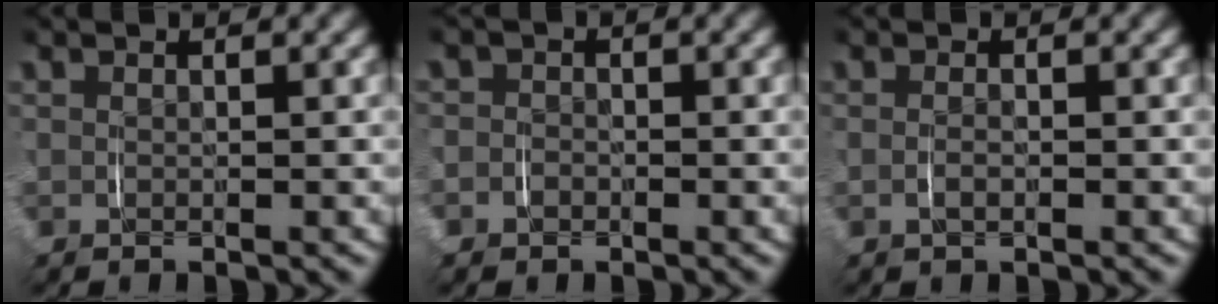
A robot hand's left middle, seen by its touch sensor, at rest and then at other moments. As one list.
[{"total": 2.3, "force": [-0.8, 2.2, 0.1], "torque": [-0.013, -0.003, -0.023]}, {"total": 0.8, "force": [-0.2, 0.3, 0.7], "torque": [-0.017, -0.003, -0.002]}]